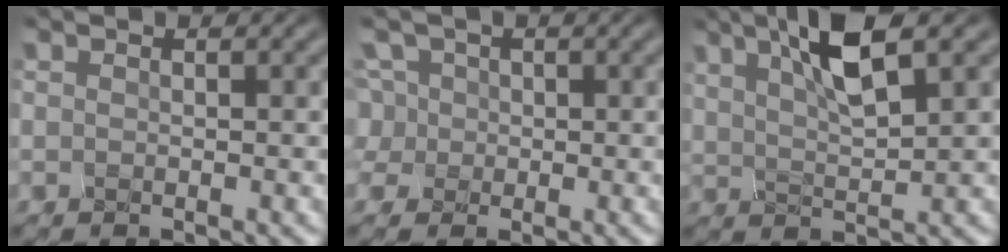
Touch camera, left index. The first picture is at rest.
{"total": 1.9, "force": [0.1, 1.8, -0.4], "torque": [-0.015, 0.019, 0.012]}
{"total": 4.5, "force": [2.9, 0.3, 3.5], "torque": [-0.075, 0.006, 0.071]}